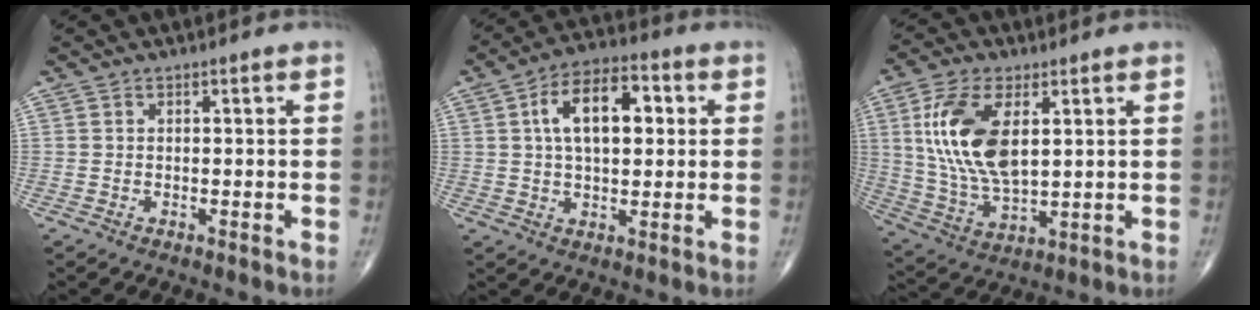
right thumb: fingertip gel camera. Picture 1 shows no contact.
{"total": 12.9, "force": [2.8, 7.0, 10.4], "torque": [-0.156, 0.016, 0.040]}
{"total": 15.7, "force": [4.0, 7.8, 13.0], "torque": [-0.258, -0.015, 0.084]}